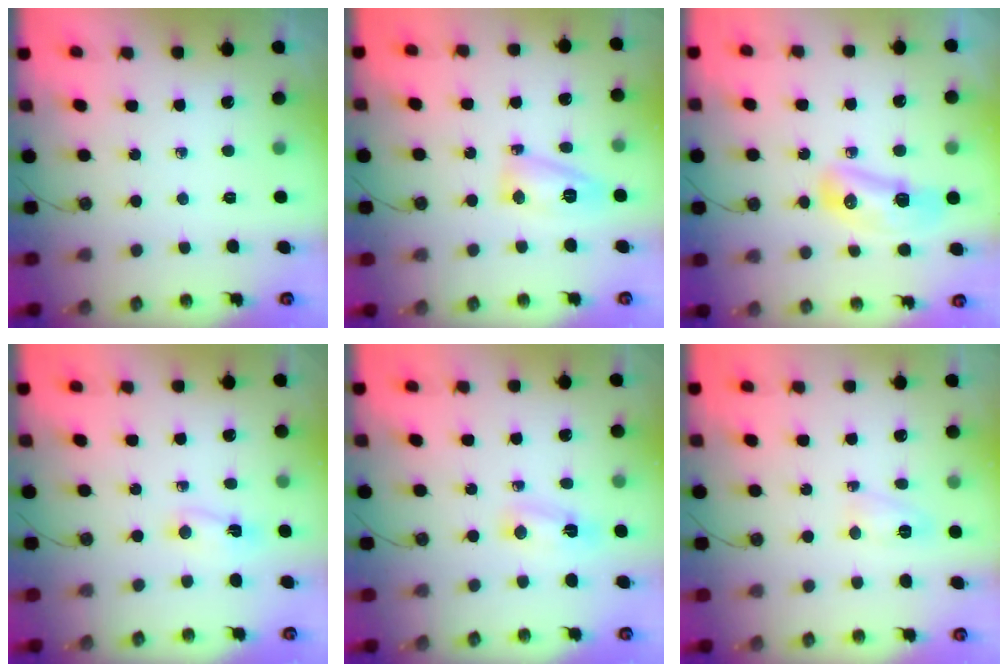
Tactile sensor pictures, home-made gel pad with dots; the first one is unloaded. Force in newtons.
{"total": 8.0, "press": 7.9, "slide": 0.6}
{"total": 9.3, "press": 9.2, "slide": 1.4}
{"total": 2.0, "press": 1.6, "slide": 1.2}
{"total": 15.4, "press": 4.1, "slide": 14.9}
{"total": 3.9, "press": 3.9, "slide": 0.7}